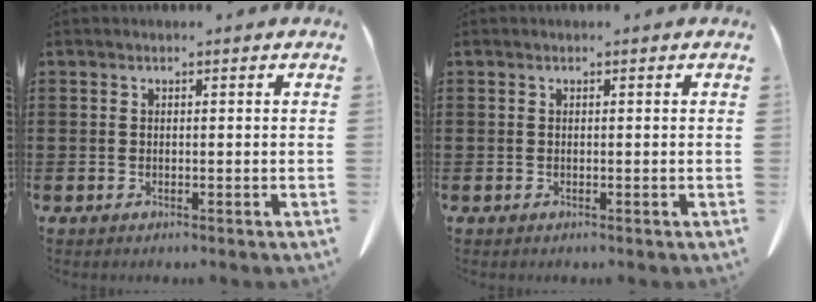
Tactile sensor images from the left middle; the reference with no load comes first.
{"total": 0.0}